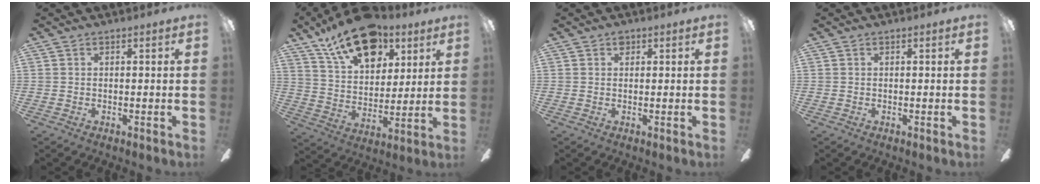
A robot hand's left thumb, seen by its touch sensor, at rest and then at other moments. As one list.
[{"total": 19.0, "force": [11.7, 10.6, 10.6], "torque": [-0.161, -0.054, 0.204]}, {"total": 1.4, "force": [0.9, 0.9, 0.6], "torque": [-0.005, -0.002, 0.015]}, {"total": 0.0}]